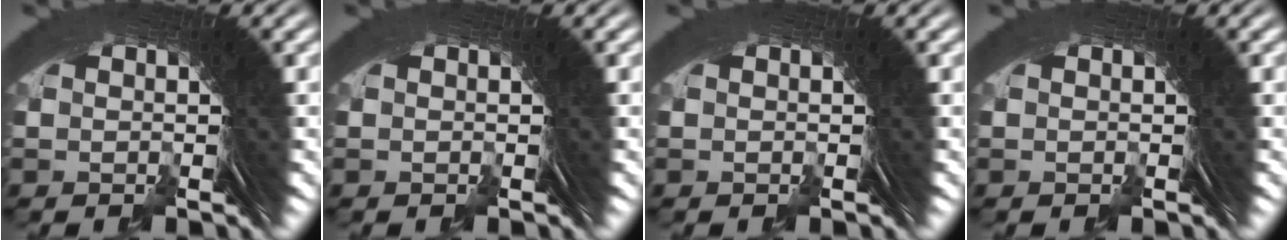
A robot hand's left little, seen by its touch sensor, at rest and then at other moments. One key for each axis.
{"total": 0.0}
{"total": 0.0}
{"total": 0.0}